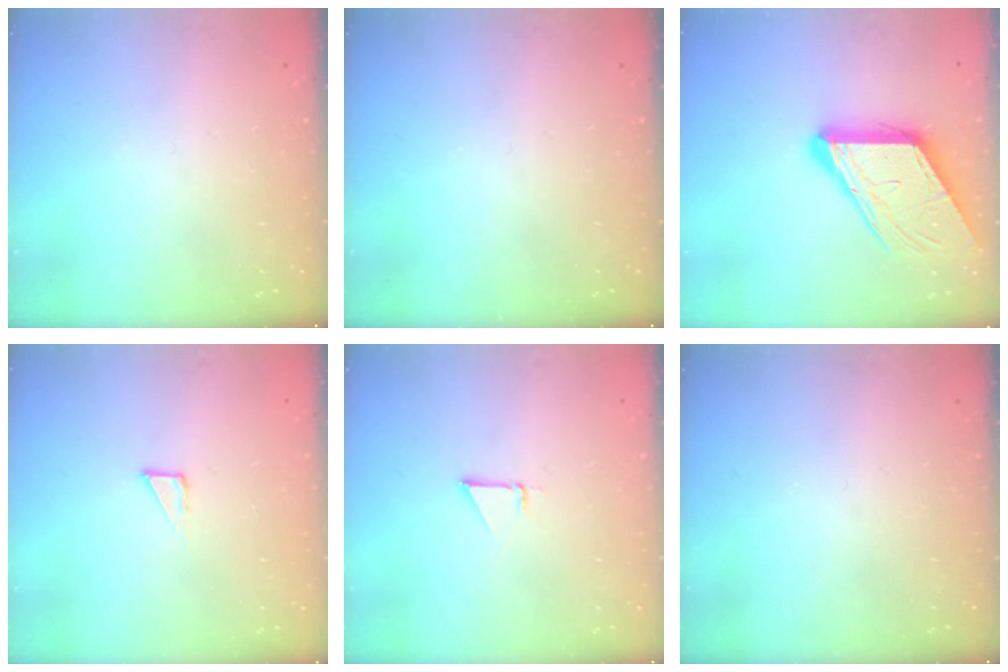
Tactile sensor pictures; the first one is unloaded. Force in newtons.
{"total": 0.0}
{"total": 14.0, "press": 13.9, "slide": 1.9}
{"total": 2.1, "press": 2.1, "slide": 0.1}
{"total": 1.5, "press": 1.5, "slide": 0.0}
{"total": 0.0}